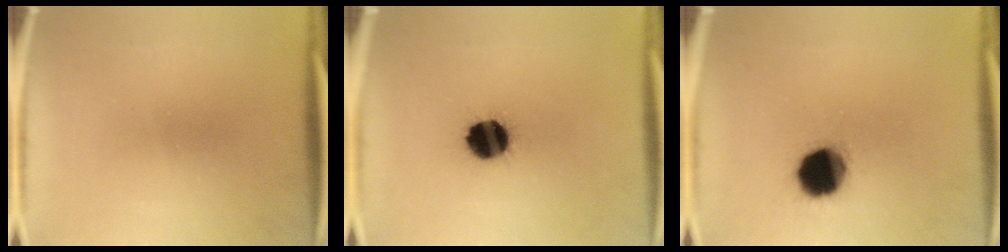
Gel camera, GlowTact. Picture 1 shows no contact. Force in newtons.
{"total": 11.2}
{"total": 12.9}